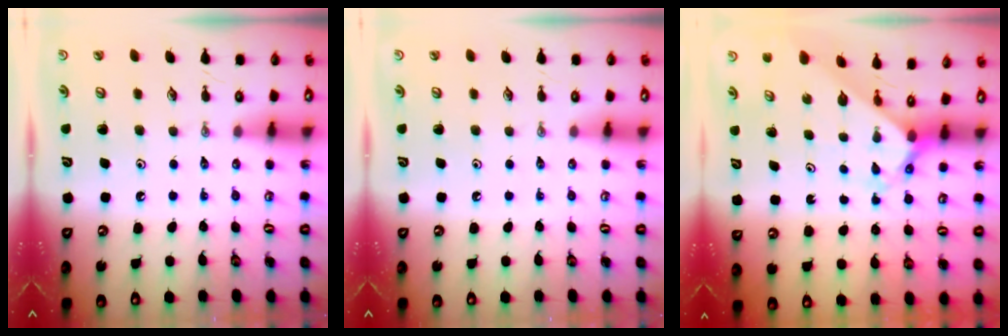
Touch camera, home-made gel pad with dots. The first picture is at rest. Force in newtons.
{"total": 0.0}
{"total": 2.5, "press": 2.5, "slide": 0.2}